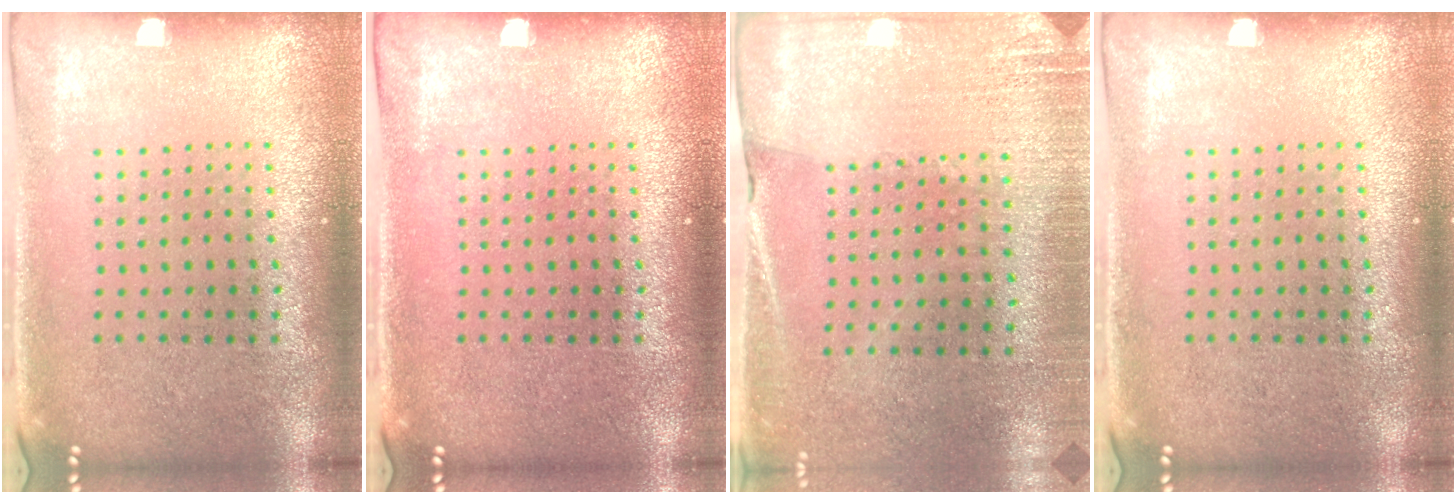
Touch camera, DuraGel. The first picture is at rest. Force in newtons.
{"total": 0.0}
{"total": 2.7, "press": 2.6, "slide": 0.9}
{"total": 0.0}